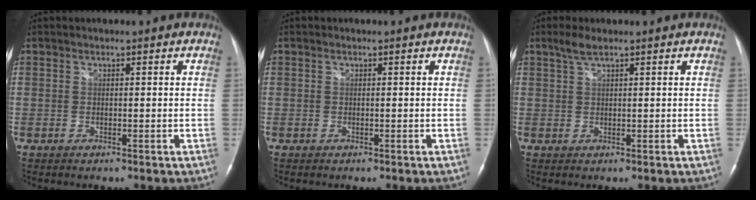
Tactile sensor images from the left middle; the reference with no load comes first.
{"total": 0.0}
{"total": 2.3, "force": [1.7, 0.3, 1.5], "torque": [-0.038, 0.007, 0.037]}